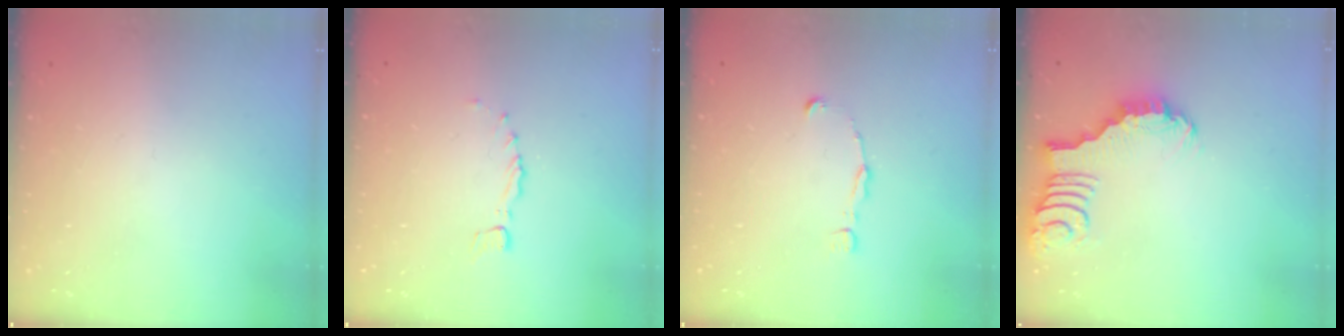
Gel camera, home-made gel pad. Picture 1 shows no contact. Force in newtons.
{"total": 0.0}
{"total": 1.2, "press": 1.2, "slide": 0.1}
{"total": 2.1, "press": 2.1, "slide": 0.2}